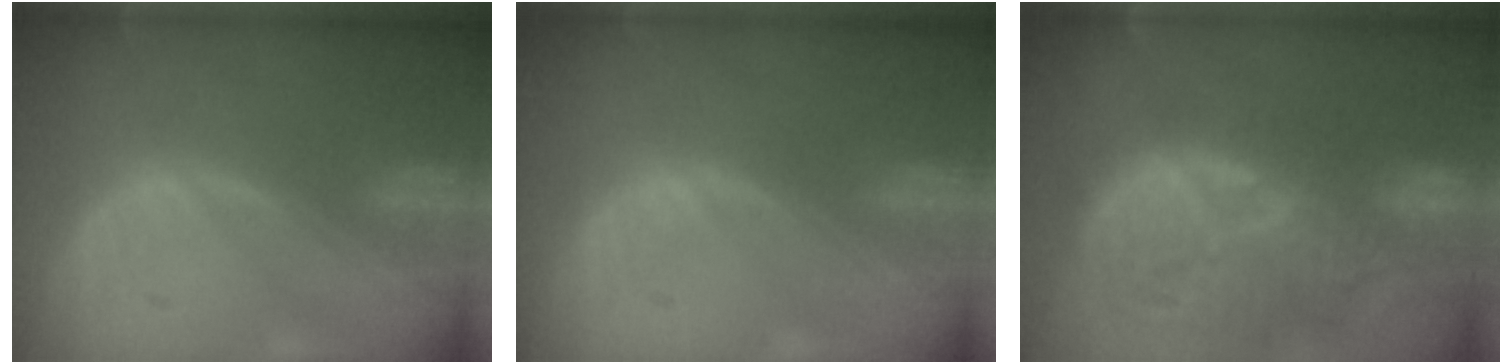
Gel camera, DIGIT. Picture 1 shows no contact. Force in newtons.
{"total": 0.0}
{"total": 14.8, "press": 13.1, "slide": 6.9}